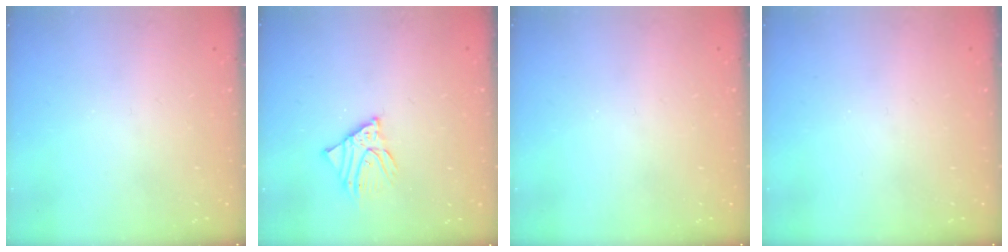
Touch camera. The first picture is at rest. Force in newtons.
{"total": 6.1, "press": 6.1, "slide": 0.6}
{"total": 0.0}
{"total": 0.0}